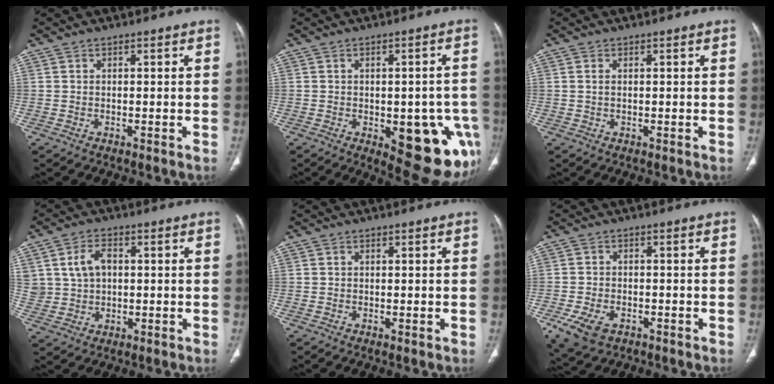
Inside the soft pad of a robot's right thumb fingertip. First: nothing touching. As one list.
[{"total": 16.5, "force": [-5.6, 7.6, 13.6], "torque": [-0.113, 0.012, -0.048]}, {"total": 1.0, "force": [0.3, 0.5, 0.8], "torque": [-0.020, 0.003, 0.008]}, {"total": 7.2, "force": [1.6, 5.3, 4.6], "torque": [-0.072, 0.002, 0.037]}, {"total": 0.0}, {"total": 7.4, "force": [-3.7, 4.5, 4.5], "torque": [-0.094, 0.006, -0.057]}]